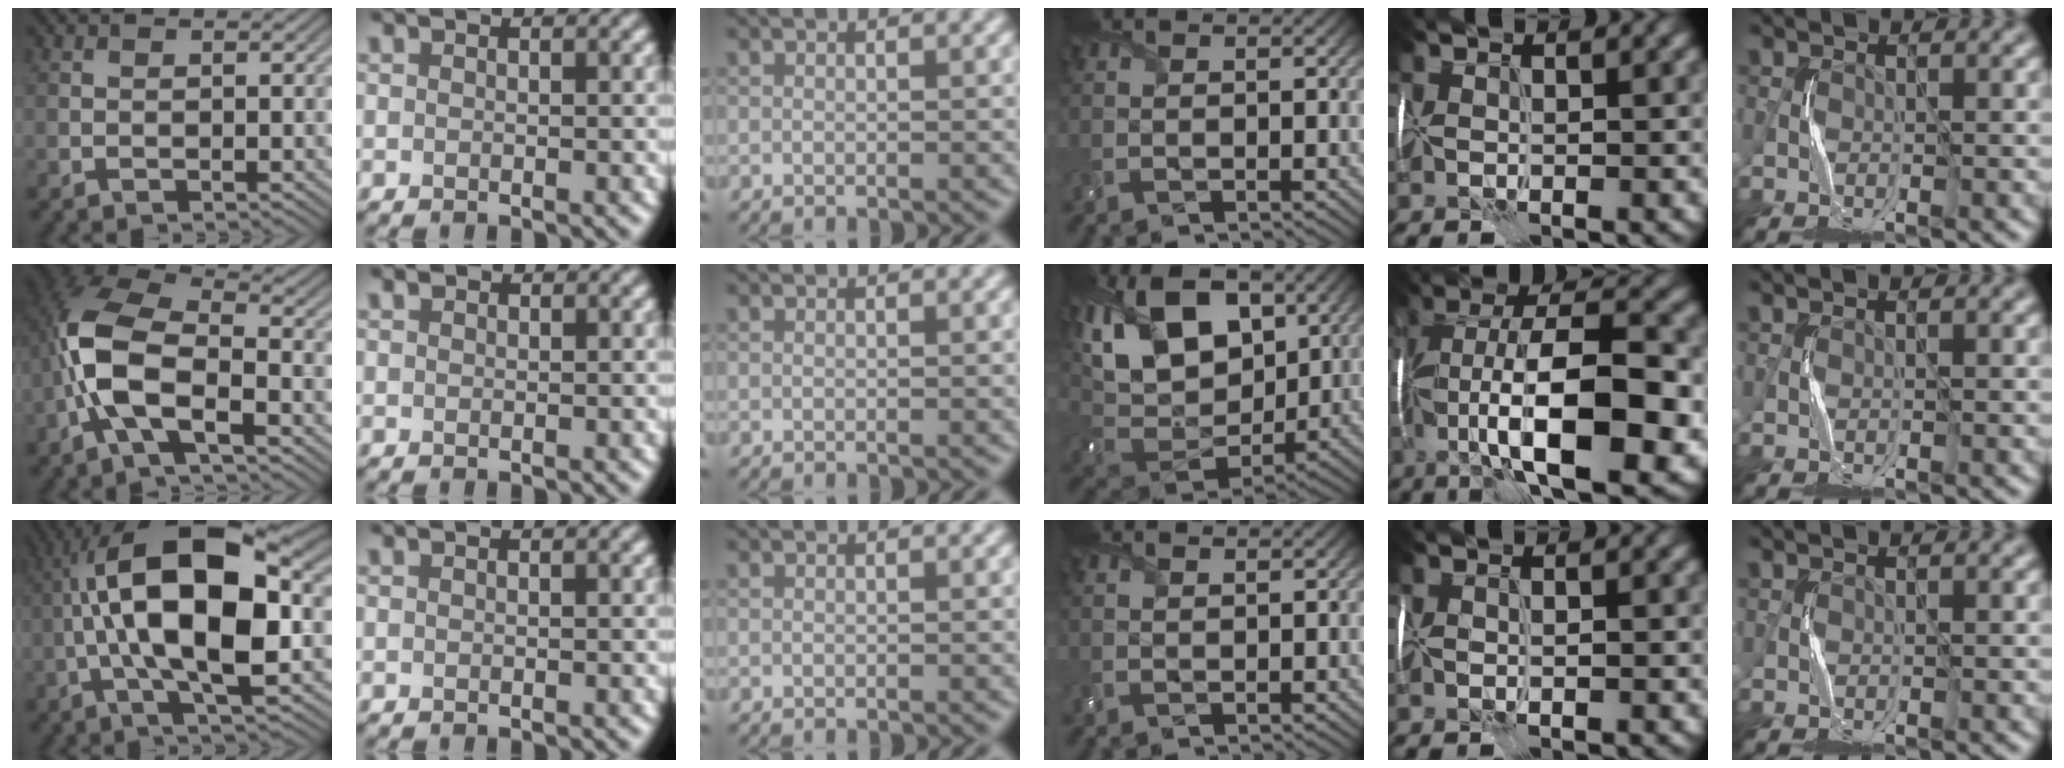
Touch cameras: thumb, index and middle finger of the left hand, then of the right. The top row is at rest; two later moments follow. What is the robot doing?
{"motion": "wrap", "object": "felt sheet"}